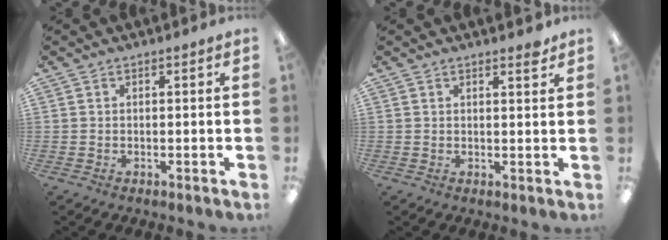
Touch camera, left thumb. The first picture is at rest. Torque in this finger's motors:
{"motor_torque": [-0.06, 0.06, -0.06, -0.19, 0.02]}